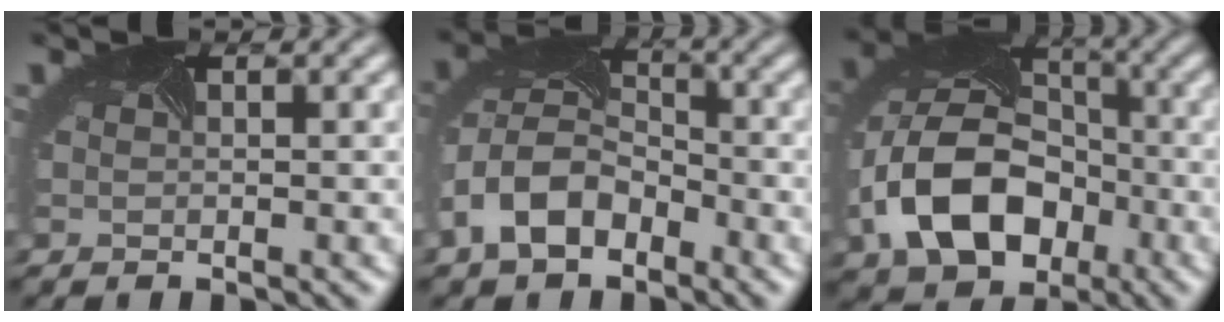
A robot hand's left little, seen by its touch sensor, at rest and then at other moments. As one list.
[{"total": 6.7, "force": [-3.1, 4.2, 4.1], "torque": [-0.098, -0.002, -0.070]}, {"total": 11.4, "force": [-3.6, 7.8, 7.5], "torque": [-0.160, -0.017, -0.068]}]